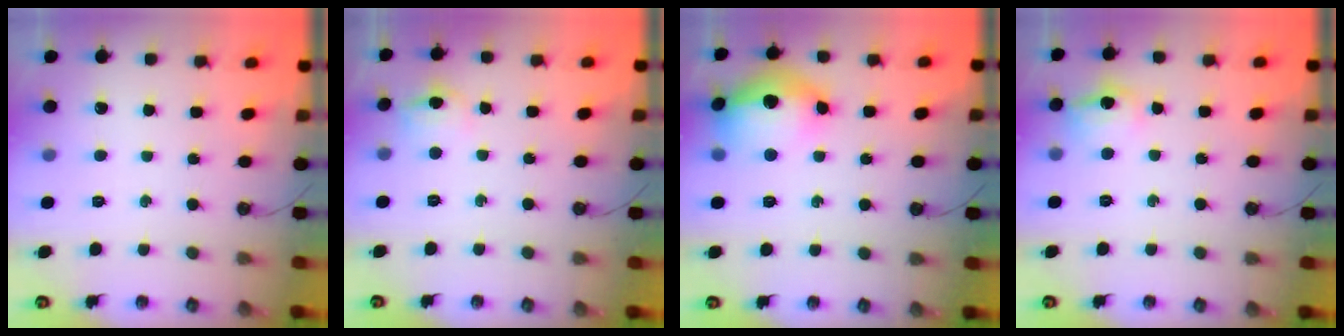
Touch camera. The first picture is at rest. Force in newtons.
{"total": 12.9, "press": 5.7, "slide": 11.5}
{"total": 17.9, "press": 17.3, "slide": 4.3}
{"total": 11.2, "press": 11.2, "slide": 1.0}